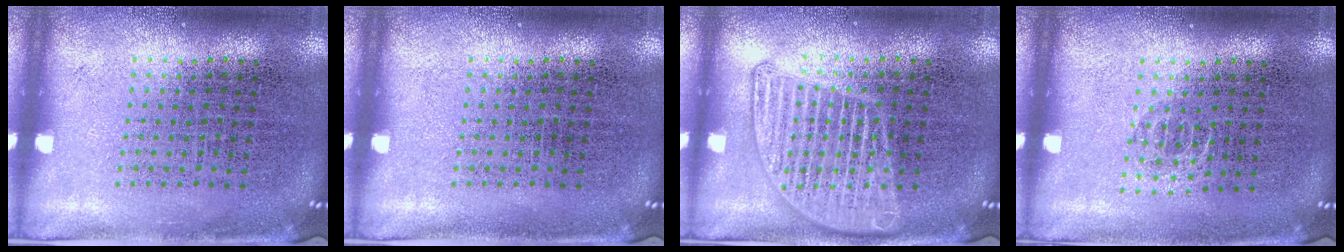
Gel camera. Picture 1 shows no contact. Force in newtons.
{"total": 0.0}
{"total": 2.5, "press": 2.5, "slide": 0.2}
{"total": 0.6, "press": 0.4, "slide": 0.4}